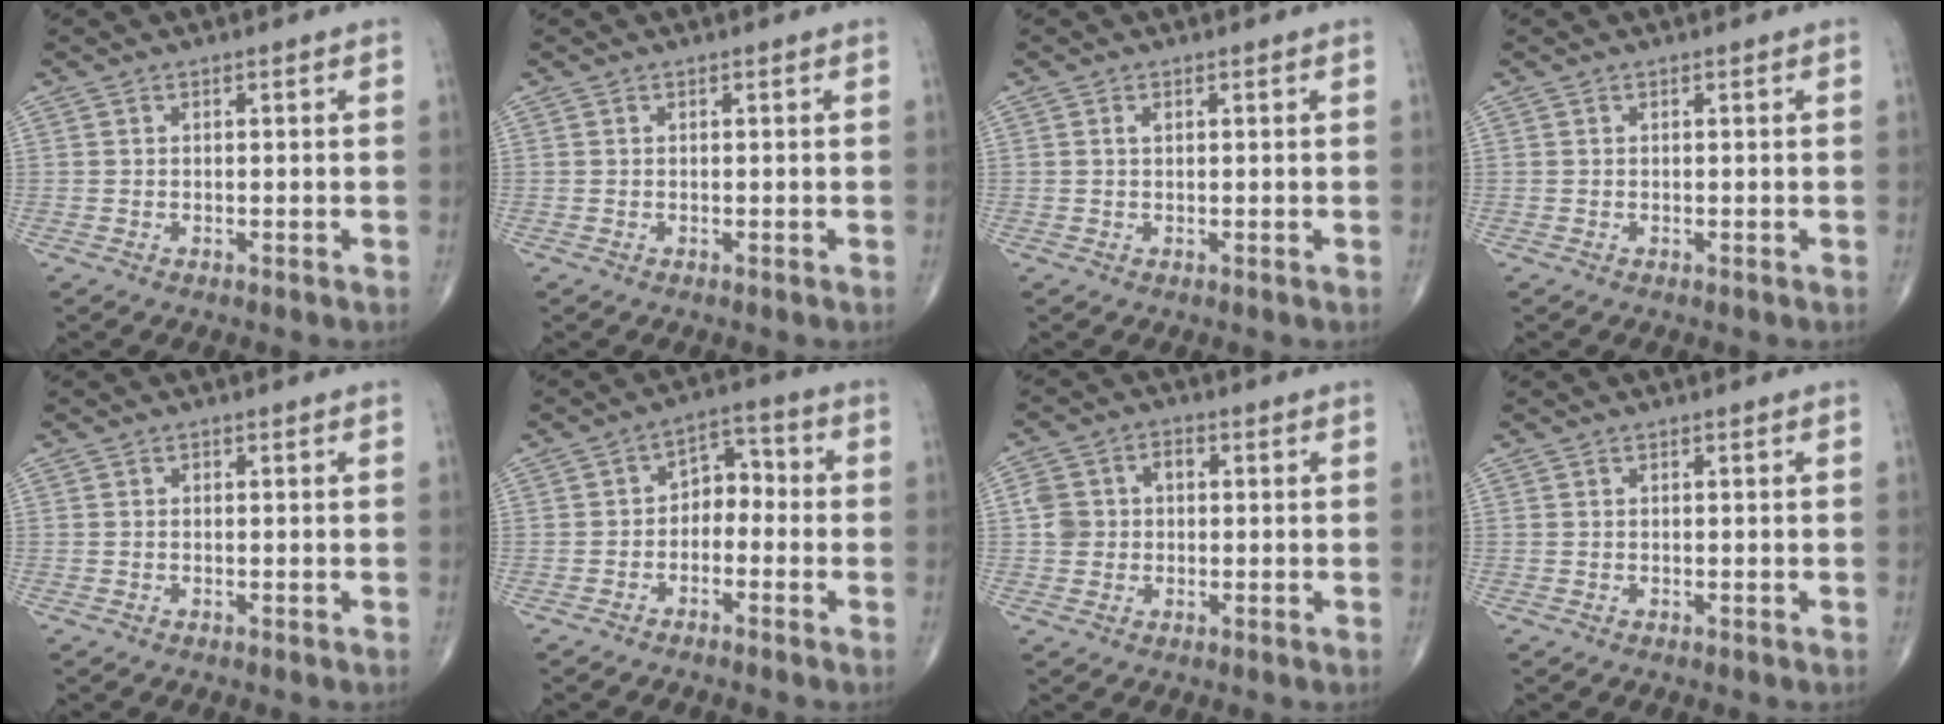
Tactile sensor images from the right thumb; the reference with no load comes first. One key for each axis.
{"total": 0.0}
{"total": 0.8, "fx": 0.3, "fy": 0.4, "fz": 0.7, "tx": -0.017, "ty": 0.003, "tz": 0.006}
{"total": 0.0}
{"total": 0.0}
{"total": 5.9, "fx": -1.6, "fy": 4.2, "fz": 3.9, "tx": -0.033, "ty": 0.039, "tz": -0.042}
{"total": 5.6, "fx": 0.2, "fy": 4.8, "fz": 2.9, "tx": -0.042, "ty": 0.022, "tz": -0.001}
{"total": 0.0}